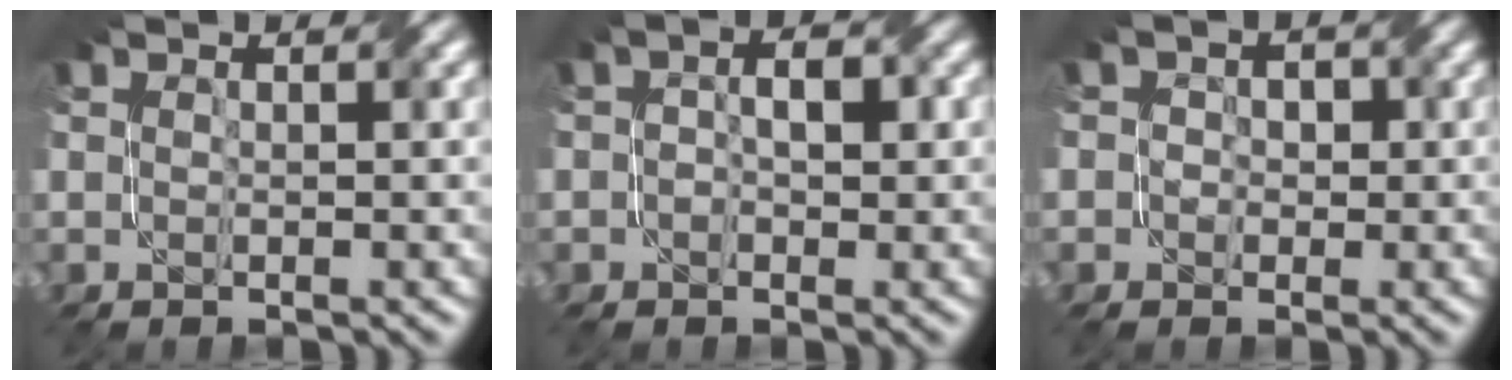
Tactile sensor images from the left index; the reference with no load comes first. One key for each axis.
{"total": 2.9, "fx": -0.1, "fy": 1.9, "fz": 2.2, "tx": -0.031, "ty": 0.007, "tz": -0.004}
{"total": 2.7, "fx": -0.2, "fy": 2.5, "fz": 0.9, "tx": -0.001, "ty": 0.008, "tz": -0.028}